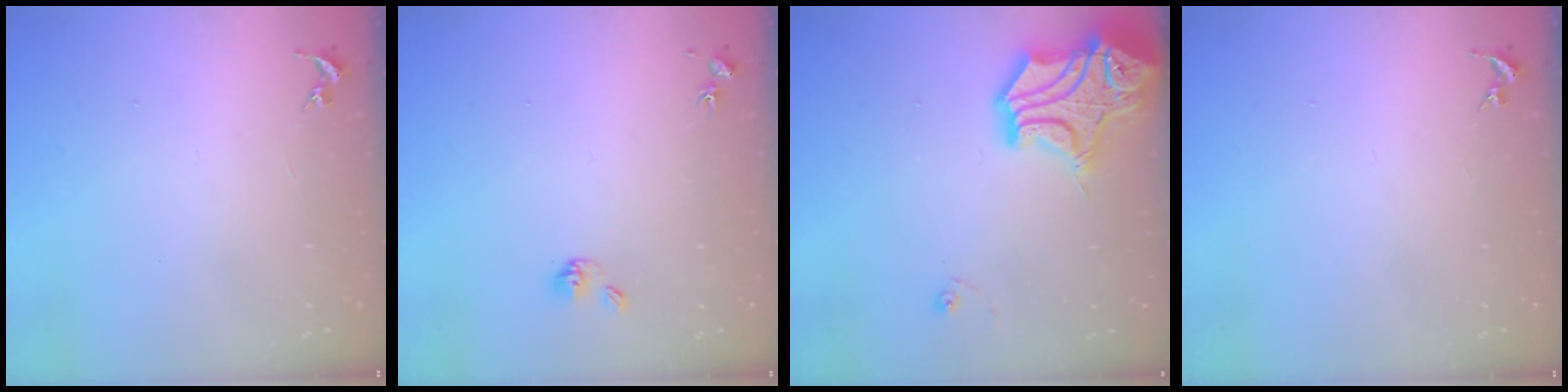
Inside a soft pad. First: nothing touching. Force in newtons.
{"total": 5.3, "press": 4.7, "slide": 2.3}
{"total": 17.1, "press": 16.9, "slide": 2.2}
{"total": 0.0}